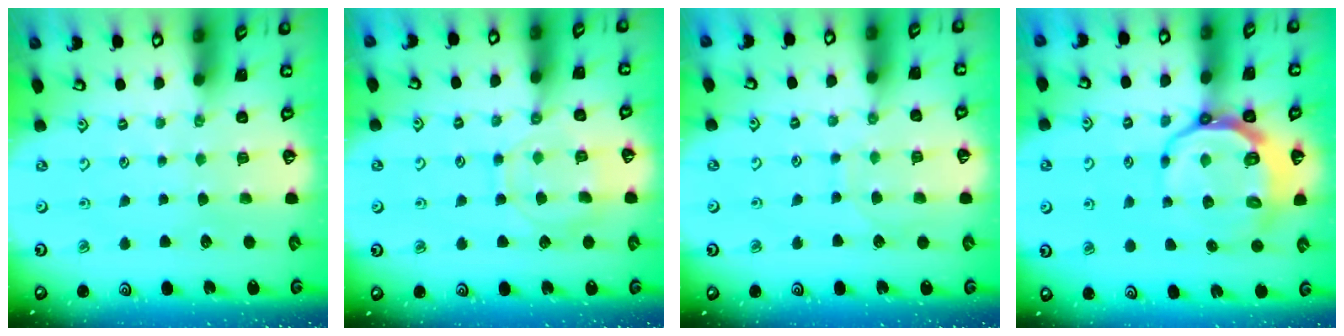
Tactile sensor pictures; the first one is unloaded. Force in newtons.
{"total": 10.5, "press": 10.4, "slide": 0.8}
{"total": 6.9, "press": 6.9, "slide": 0.5}
{"total": 10.2, "press": 9.5, "slide": 3.7}